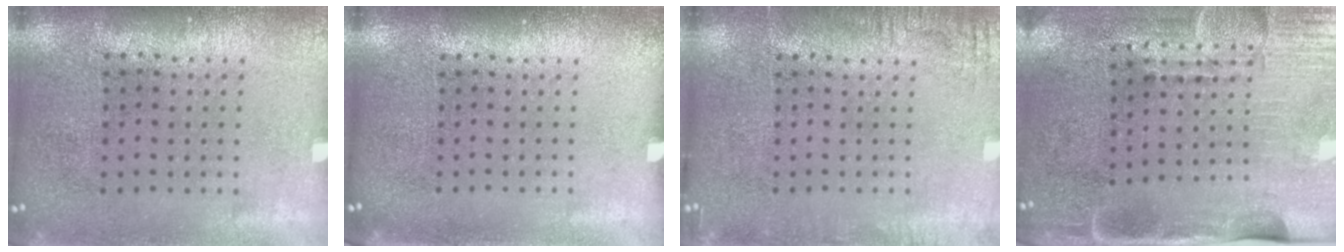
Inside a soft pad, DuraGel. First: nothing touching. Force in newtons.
{"total": 0.0}
{"total": 1.8, "press": 1.8, "slide": 0.1}
{"total": 4.4, "press": 3.7, "slide": 2.4}